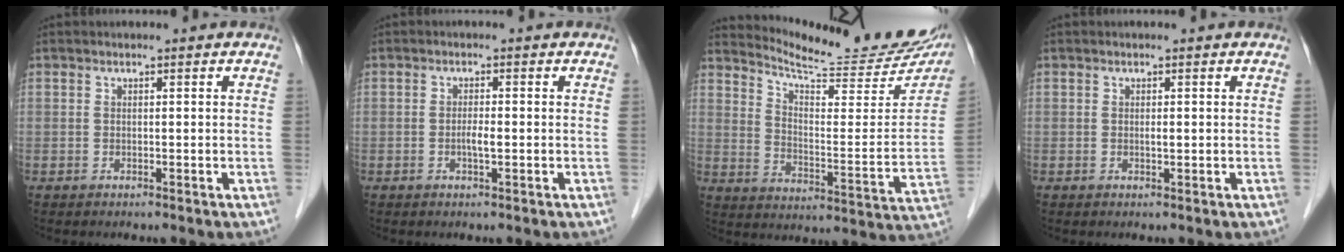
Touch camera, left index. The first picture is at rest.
{"total": 1.7, "force": [-0.7, 0.2, 1.6], "torque": [-0.030, -0.003, -0.014]}
{"total": 19.9, "force": [18.7, 2.0, 6.6], "torque": [-0.099, -0.074, 0.243]}
{"total": 0.6, "force": [-0.2, 0.1, 0.5], "torque": [-0.009, -0.005, -0.006]}